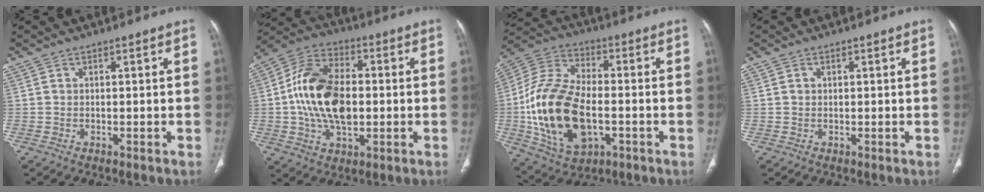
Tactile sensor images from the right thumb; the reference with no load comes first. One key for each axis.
{"total": 17.0, "fx": -0.4, "fy": 10.3, "fz": 13.5, "tx": -0.239, "ty": 0.021, "tz": -0.010}
{"total": 21.1, "fx": -3.6, "fy": 12.2, "fz": 16.9, "tx": -0.332, "ty": 0.015, "tz": -0.057}
{"total": 0.7, "fx": 0.3, "fy": 0.5, "fz": 0.4, "tx": -0.006, "ty": 0.000, "tz": 0.005}